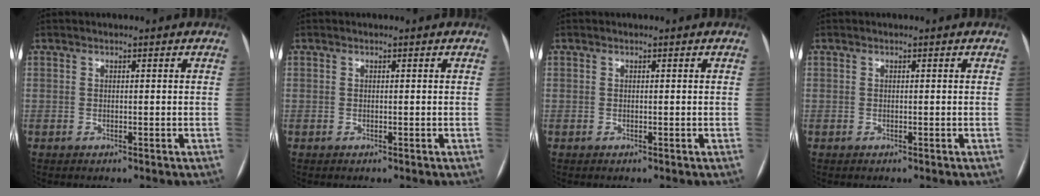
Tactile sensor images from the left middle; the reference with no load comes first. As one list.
[{"total": 0.0}, {"total": 0.0}, {"total": 0.0}]